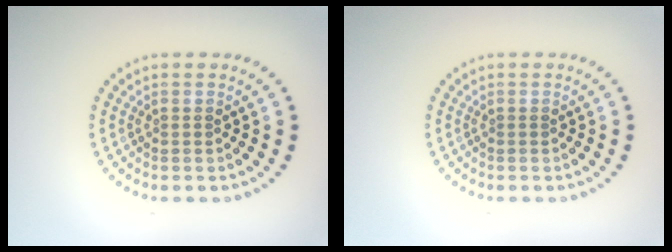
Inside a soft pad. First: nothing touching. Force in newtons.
{"total": 0.0}